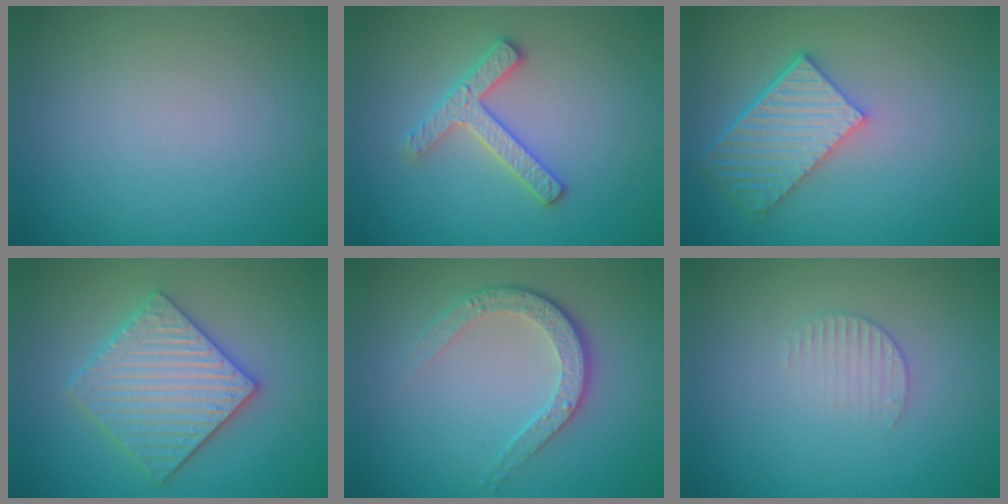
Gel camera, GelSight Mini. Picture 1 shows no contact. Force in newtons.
{"total": 2.7, "press": 2.6, "slide": 0.5}
{"total": 5.5, "press": 4.2, "slide": 3.7}
{"total": 5.8, "press": 5.7, "slide": 1.1}
{"total": 3.7, "press": 2.8, "slide": 2.5}
{"total": 1.5, "press": 1.5, "slide": 0.4}